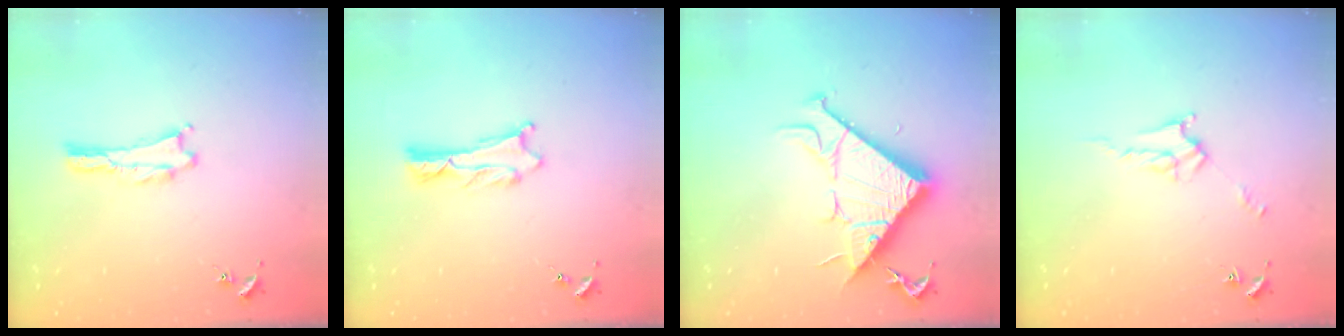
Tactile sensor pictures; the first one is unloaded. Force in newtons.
{"total": 1.2, "press": 1.2, "slide": 0.0}
{"total": 11.9, "press": 11.9, "slide": 0.2}
{"total": 3.5, "press": 3.5, "slide": 0.3}